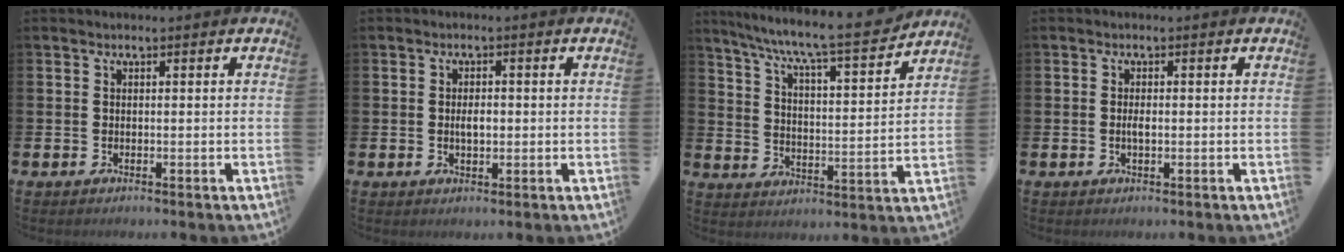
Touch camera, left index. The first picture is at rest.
{"total": 2.0, "force": [0.0, 1.1, 1.7], "torque": [-0.024, 0.001, -0.004]}
{"total": 8.6, "force": [7.9, 0.3, 3.2], "torque": [-0.093, -0.060, 0.132]}
{"total": 1.3, "force": [-0.1, 0.5, 1.2], "torque": [-0.020, 0.001, -0.004]}